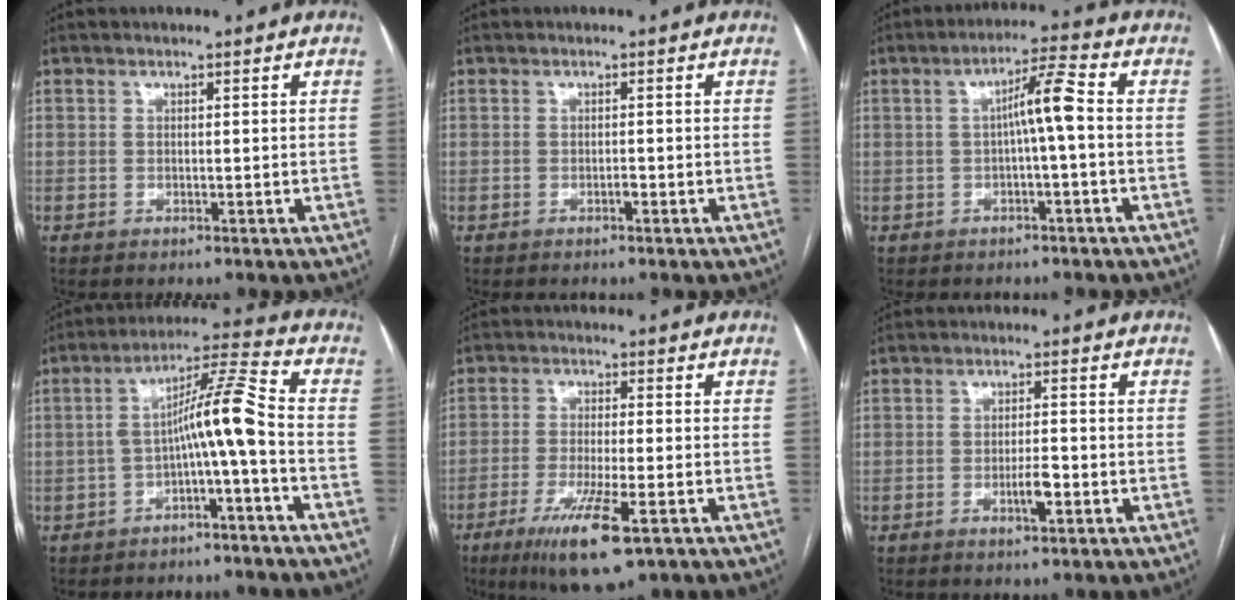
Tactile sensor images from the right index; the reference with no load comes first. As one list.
[{"total": 0.6, "force": [-0.4, 0.1, 0.4], "torque": [-0.007, 0.002, -0.007]}, {"total": 5.5, "force": [-0.1, 0.0, 5.5], "torque": [-0.091, 0.019, 0.000]}, {"total": 8.7, "force": [-2.3, -0.4, 8.4], "torque": [-0.136, 0.032, -0.039]}, {"total": 10.5, "force": [-5.6, 1.4, 8.8], "torque": [-0.163, -0.028, -0.090]}, {"total": 3.1, "force": [-1.2, 0.5, 2.8], "torque": [-0.049, 0.000, -0.019]}]